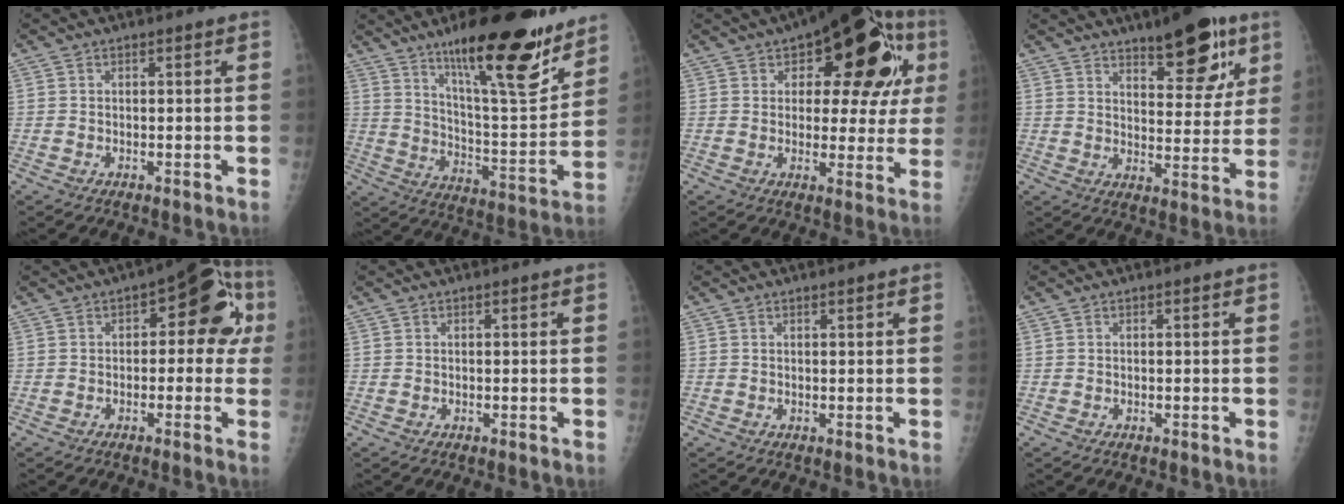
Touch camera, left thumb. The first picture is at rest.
{"total": 22.9, "force": [15.4, 5.5, 16.0], "torque": [-0.210, -0.086, 0.248]}
{"total": 20.6, "force": [6.9, 9.8, 16.8], "torque": [-0.182, 0.019, 0.086]}
{"total": 14.3, "force": [8.7, 5.3, 10.1], "torque": [-0.096, -0.044, 0.126]}
{"total": 11.1, "force": [1.4, 6.0, 9.2], "torque": [-0.059, 0.037, 0.003]}
{"total": 0.0}
{"total": 0.7, "force": [0.5, 0.1, 0.5], "torque": [-0.006, -0.003, 0.009]}
{"total": 0.0}